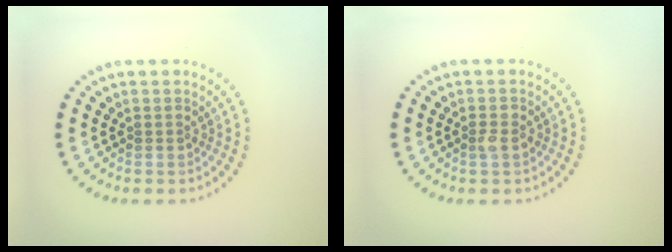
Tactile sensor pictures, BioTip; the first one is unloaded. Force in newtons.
{"total": 1.1, "press": 1.1, "slide": 0.2}